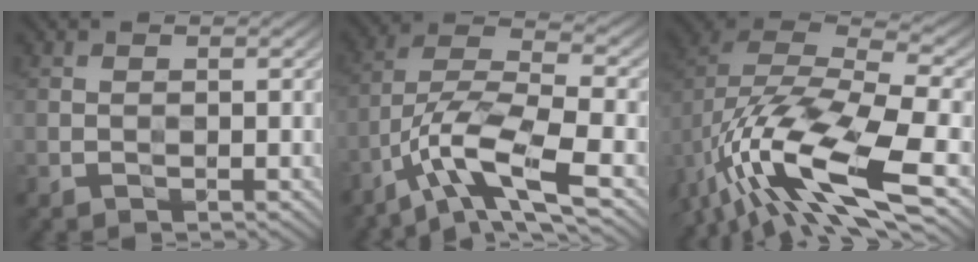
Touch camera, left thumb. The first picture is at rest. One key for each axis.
{"total": 11.3, "fx": -6.1, "fy": 3.1, "fz": 9.0, "tx": -0.173, "ty": 0.001, "tz": -0.120}
{"total": 17.7, "fx": -8.8, "fy": 6.7, "fz": 13.9, "tx": -0.304, "ty": -0.024, "tz": -0.158}